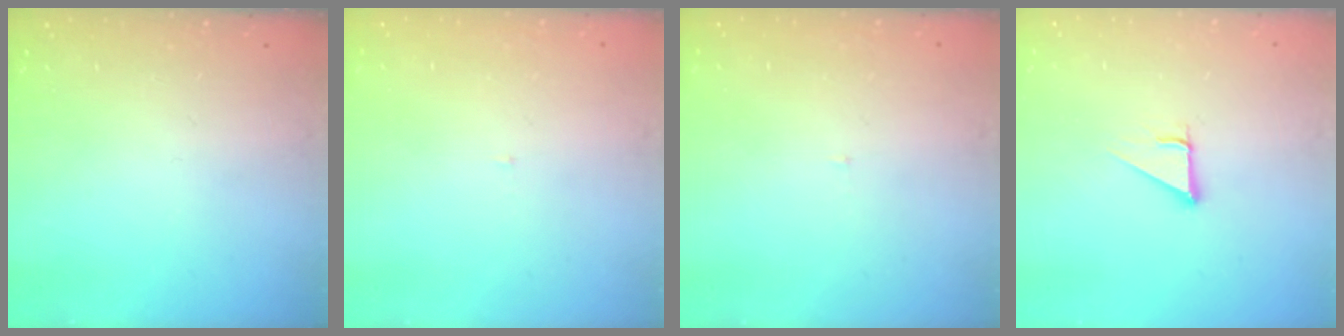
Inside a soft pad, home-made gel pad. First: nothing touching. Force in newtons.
{"total": 3.0, "press": 3.0, "slide": 0.2}
{"total": 3.0, "press": 3.0, "slide": 0.2}
{"total": 2.9, "press": 2.9, "slide": 0.1}